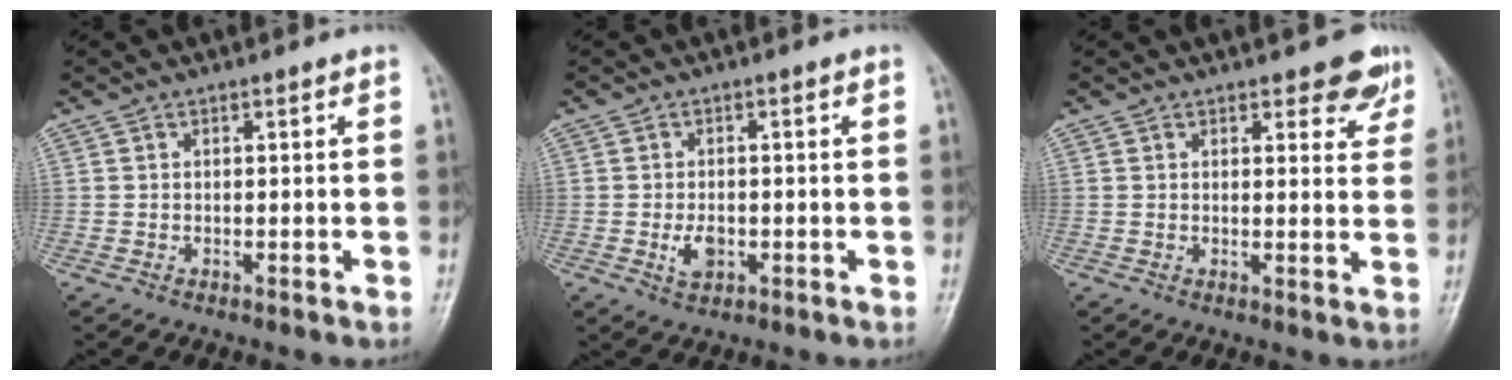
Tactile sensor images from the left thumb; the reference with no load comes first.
{"total": 3.5, "force": [-0.9, 2.2, 2.5], "torque": [-0.042, -0.001, -0.013]}
{"total": 5.3, "force": [3.5, 2.4, 3.2], "torque": [-0.006, -0.016, 0.040]}